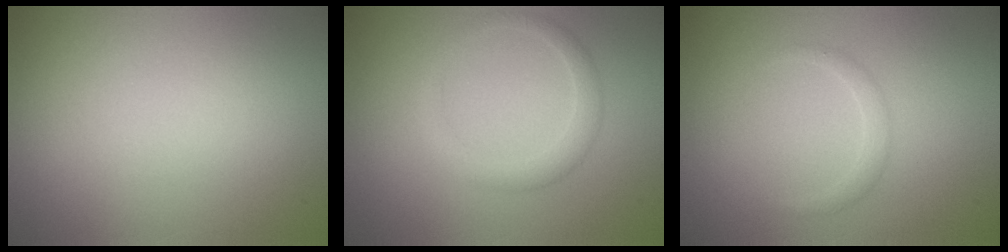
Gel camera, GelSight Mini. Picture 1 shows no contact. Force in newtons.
{"total": 2.0, "press": 2.0, "slide": 0.1}
{"total": 1.0, "press": 1.0, "slide": 0.1}